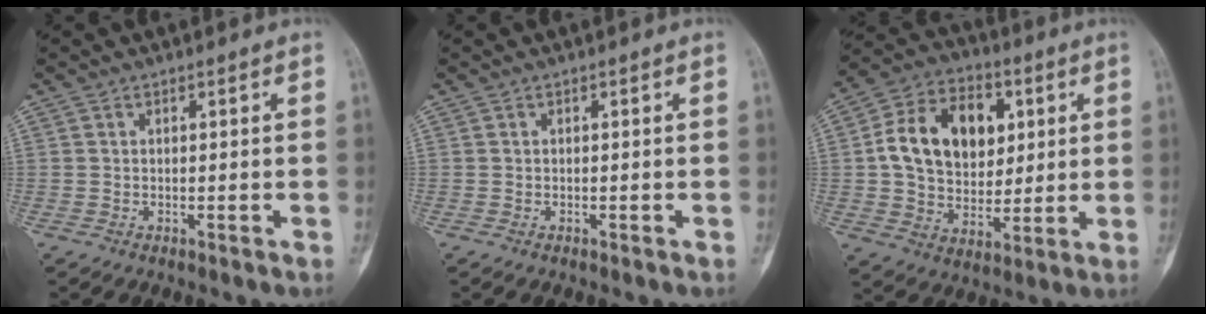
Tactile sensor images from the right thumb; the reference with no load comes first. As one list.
[{"total": 0.0}, {"total": 17.6, "force": [3.6, 12.9, 11.5], "torque": [-0.158, 0.009, 0.060]}]